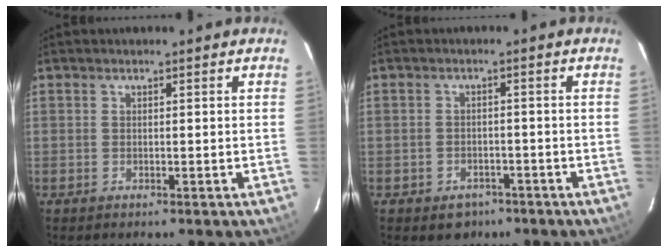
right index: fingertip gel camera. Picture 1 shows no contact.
{"total": 4.4, "force": [-2.7, 3.3, 1.0], "torque": [-0.028, 0.006, -0.028]}